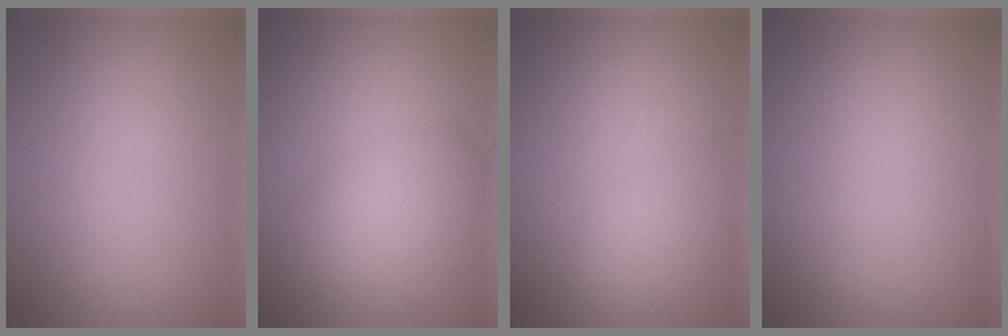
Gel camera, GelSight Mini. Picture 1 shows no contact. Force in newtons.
{"total": 4.0, "press": 4.0, "slide": 0.3}
{"total": 2.6, "press": 2.6, "slide": 0.1}
{"total": 0.0}